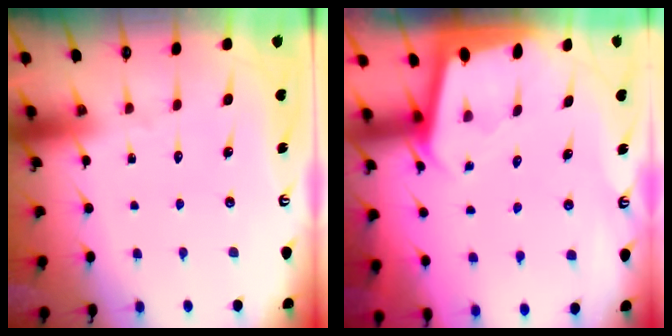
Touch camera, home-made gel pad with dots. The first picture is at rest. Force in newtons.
{"total": 2.0, "press": 2.0, "slide": 0.1}